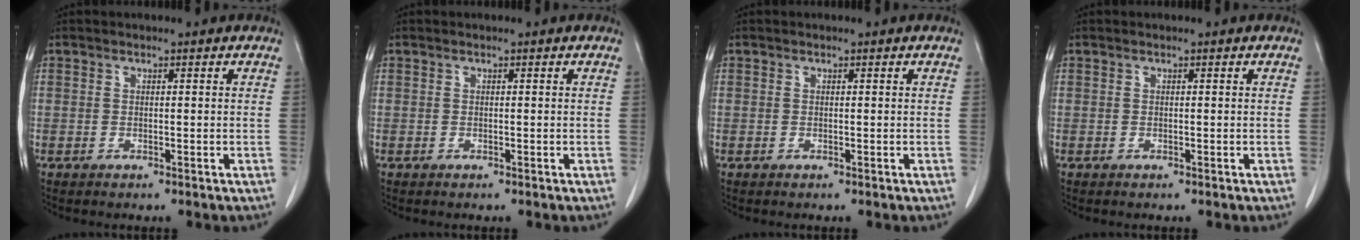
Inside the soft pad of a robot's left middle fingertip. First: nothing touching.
{"total": 0.0}
{"total": 0.0}
{"total": 0.0}